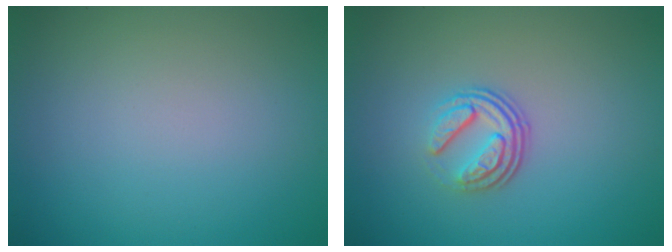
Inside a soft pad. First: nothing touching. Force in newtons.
{"total": 3.7, "press": 2.5, "slide": 2.7}